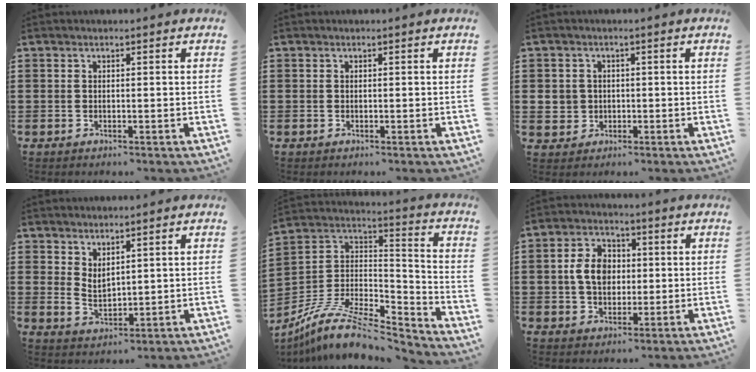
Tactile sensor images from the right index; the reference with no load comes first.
{"total": 0.0}
{"total": 3.1, "force": [0.0, 3.0, 0.8], "torque": [-0.028, 0.010, -0.003]}
{"total": 3.1, "force": [2.5, 1.5, 1.2], "torque": [-0.030, -0.003, 0.047]}
{"total": 11.7, "force": [-8.8, 4.0, 6.5], "torque": [-0.123, 0.024, -0.168]}
{"total": 6.8, "force": [0.2, 5.2, 4.5], "torque": [-0.104, 0.011, -0.004]}